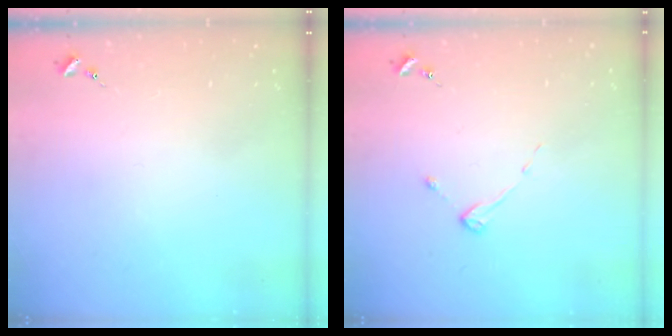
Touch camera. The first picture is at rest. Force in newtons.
{"total": 2.9, "press": 2.8, "slide": 0.3}